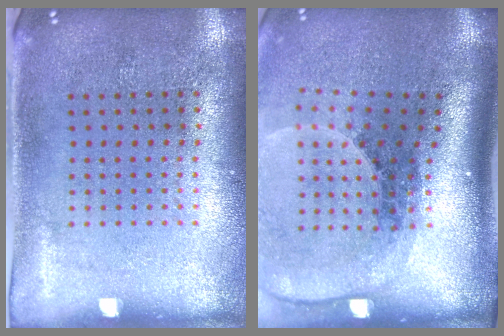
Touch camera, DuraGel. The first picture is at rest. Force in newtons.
{"total": 2.7, "press": 1.9, "slide": 2.0}